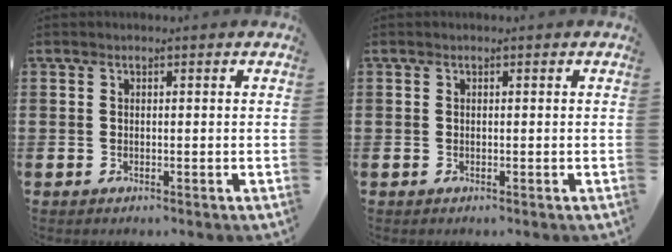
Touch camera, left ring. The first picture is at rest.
{"total": 0.0}